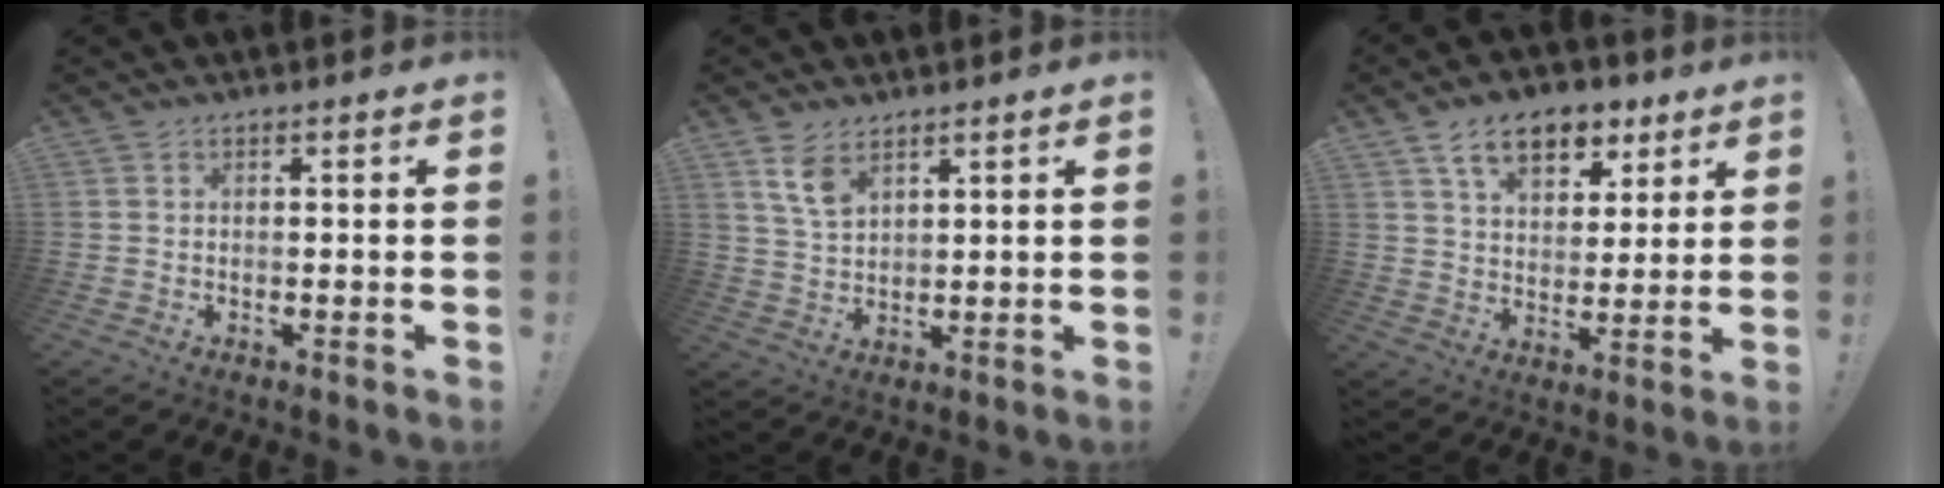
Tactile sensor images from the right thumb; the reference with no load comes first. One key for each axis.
{"total": 6.8, "fx": 4.2, "fy": 3.4, "fz": 4.0, "tx": -0.071, "ty": -0.020, "tz": 0.080}
{"total": 13.1, "fx": 7.3, "fy": 7.9, "fz": 7.4, "tx": -0.111, "ty": -0.030, "tz": 0.134}